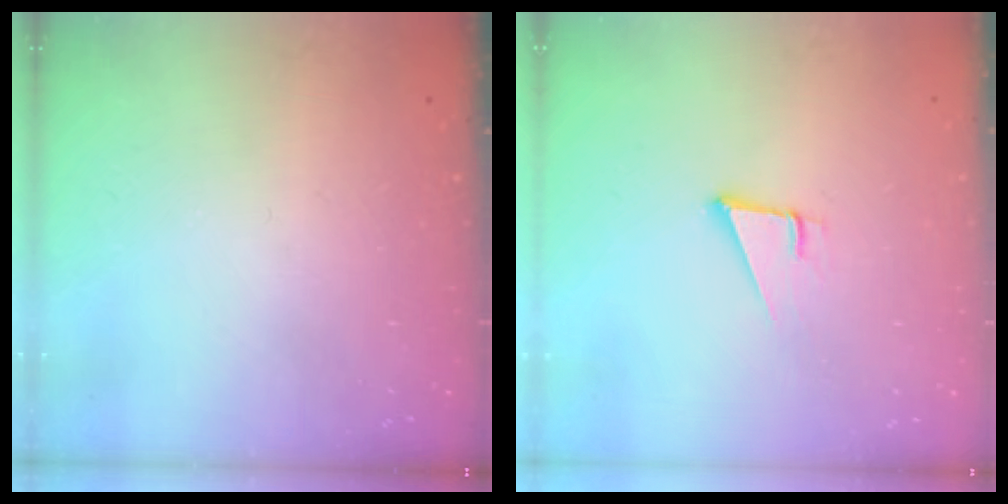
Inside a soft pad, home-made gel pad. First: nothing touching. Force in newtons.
{"total": 4.4, "press": 3.8, "slide": 2.3}